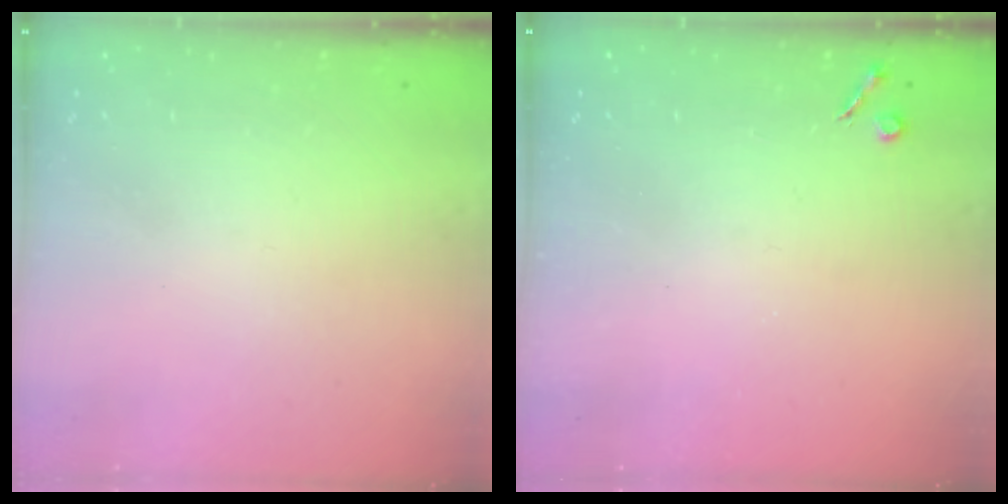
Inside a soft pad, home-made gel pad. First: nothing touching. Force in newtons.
{"total": 2.7, "press": 2.6, "slide": 0.5}